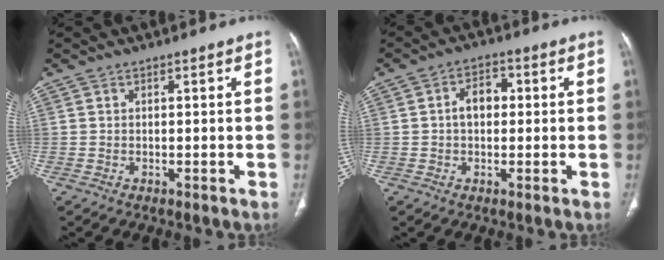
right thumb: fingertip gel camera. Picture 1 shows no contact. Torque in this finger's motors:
{"motor_torque": [0.68, 1.30, 0.53, 0.65, 0.00]}